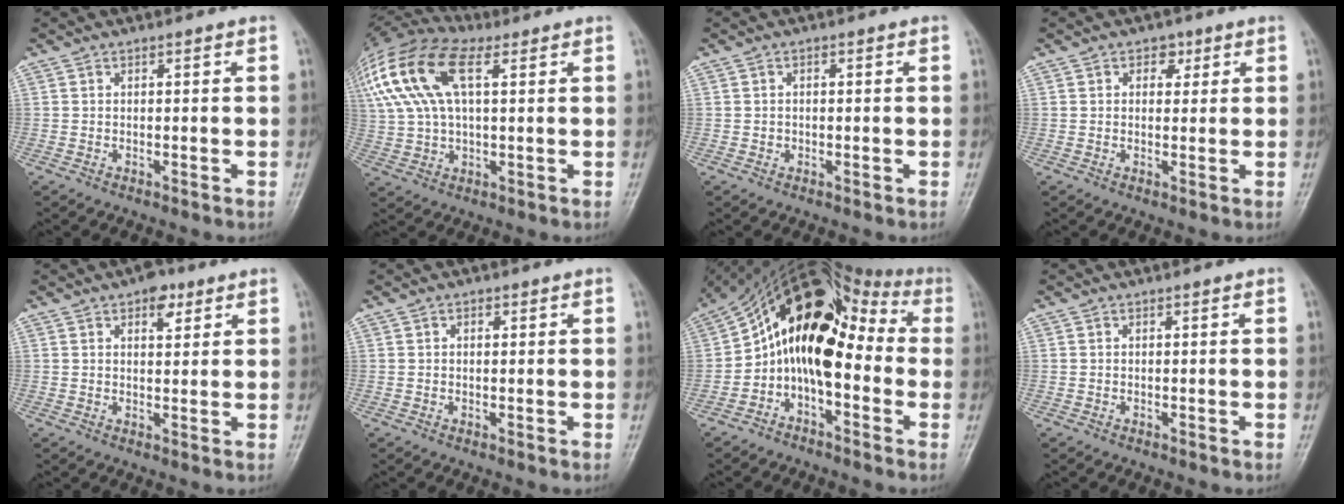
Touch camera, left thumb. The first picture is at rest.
{"total": 20.1, "force": [7.0, 9.9, 16.0], "torque": [-0.358, 0.035, 0.128]}
{"total": 0.8, "force": [-0.2, 0.8, 0.2], "torque": [0.001, 0.003, -0.003]}
{"total": 2.7, "force": [1.2, 2.1, 1.2], "torque": [0.005, -0.002, 0.012]}
{"total": 4.3, "force": [2.4, 2.3, 2.8], "torque": [-0.021, -0.008, 0.031]}
{"total": 0.9, "force": [0.3, 0.7, 0.5], "torque": [-0.004, 0.001, 0.003]}
{"total": 16.2, "force": [-1.0, 10.0, 12.7], "torque": [-0.174, 0.082, -0.032]}
{"total": 0.0}